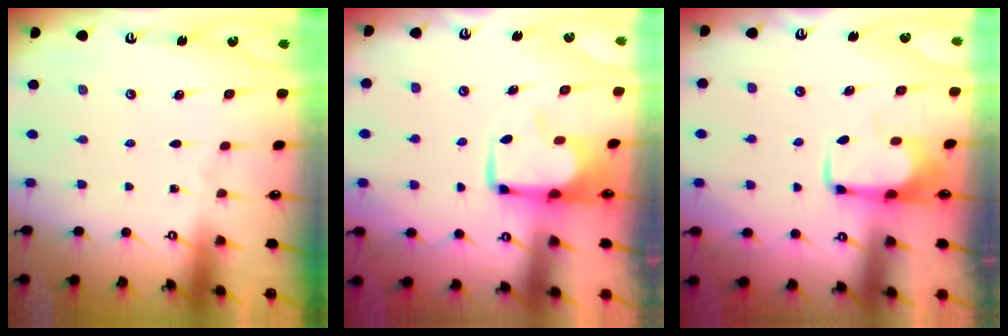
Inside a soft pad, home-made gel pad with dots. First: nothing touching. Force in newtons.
{"total": 0.6, "press": 0.3, "slide": 0.5}
{"total": 2.0, "press": 1.9, "slide": 0.4}